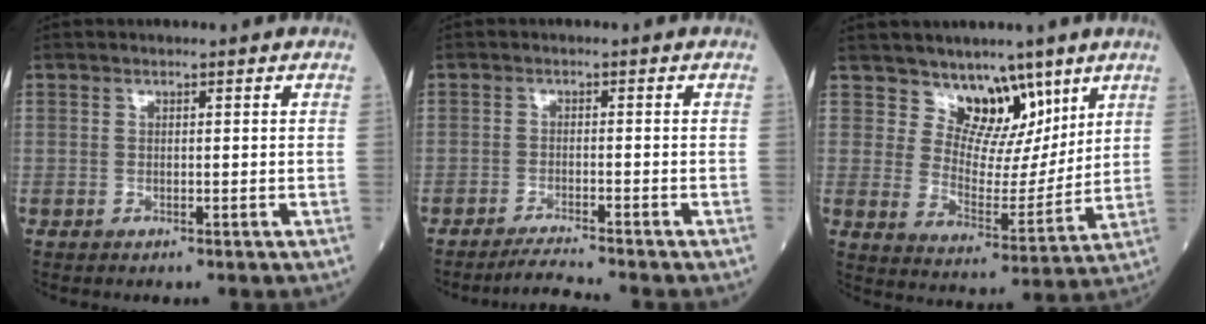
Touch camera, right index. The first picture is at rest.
{"total": 3.4, "force": [-3.1, -1.3, 0.4], "torque": [-0.015, -0.020, -0.057]}
{"total": 8.9, "force": [6.4, 5.1, 3.5], "torque": [-0.043, -0.004, 0.112]}